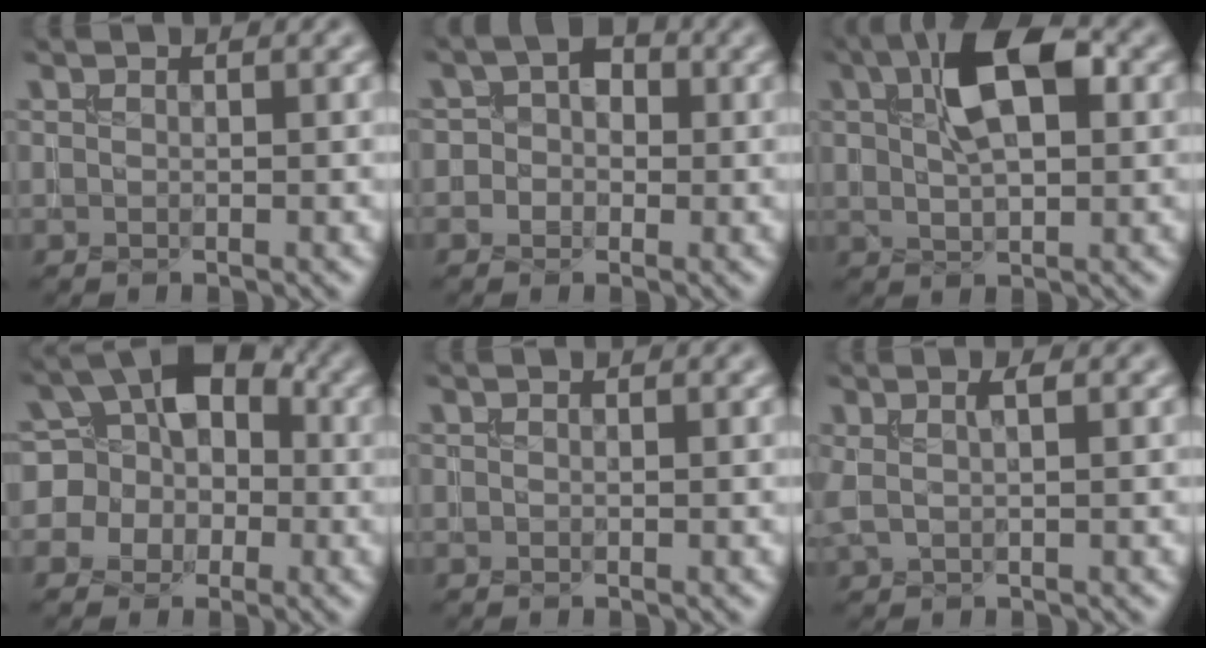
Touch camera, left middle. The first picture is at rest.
{"total": 3.4, "force": [0.0, 3.0, 1.6], "torque": [0.009, 0.016, -0.026]}
{"total": 7.5, "force": [2.4, 3.6, 6.1], "torque": [-0.110, 0.014, 0.036]}
{"total": 8.7, "force": [0.2, 7.7, 4.0], "torque": [-0.064, 0.031, -0.035]}
{"total": 0.0}
{"total": 1.9, "force": [0.7, 0.5, 1.7], "torque": [-0.034, 0.003, 0.011]}